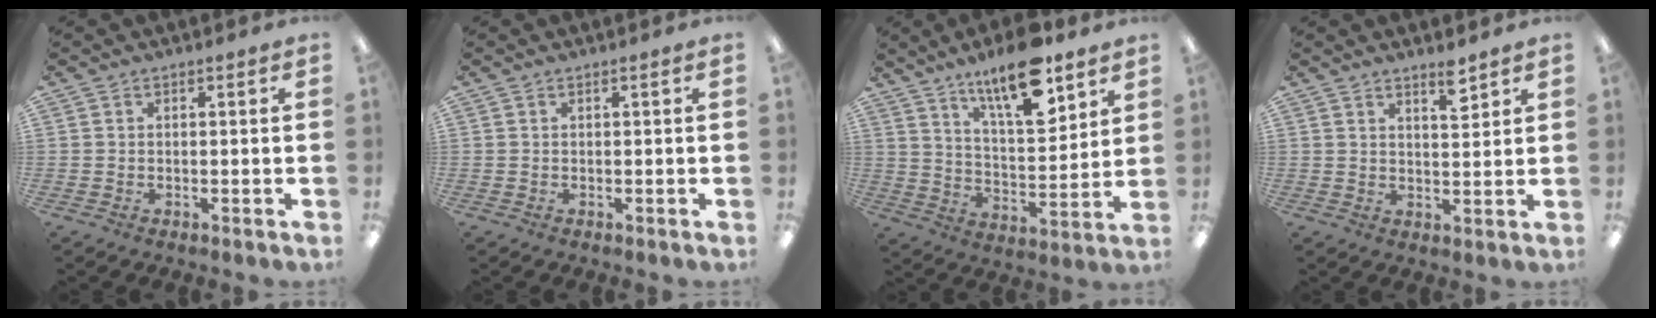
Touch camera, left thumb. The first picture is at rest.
{"total": 0.0}
{"total": 16.2, "force": [11.4, 5.0, 10.4], "torque": [-0.162, -0.062, 0.188]}
{"total": 4.6, "force": [3.7, 1.1, 2.5], "torque": [-0.026, -0.026, 0.059]}